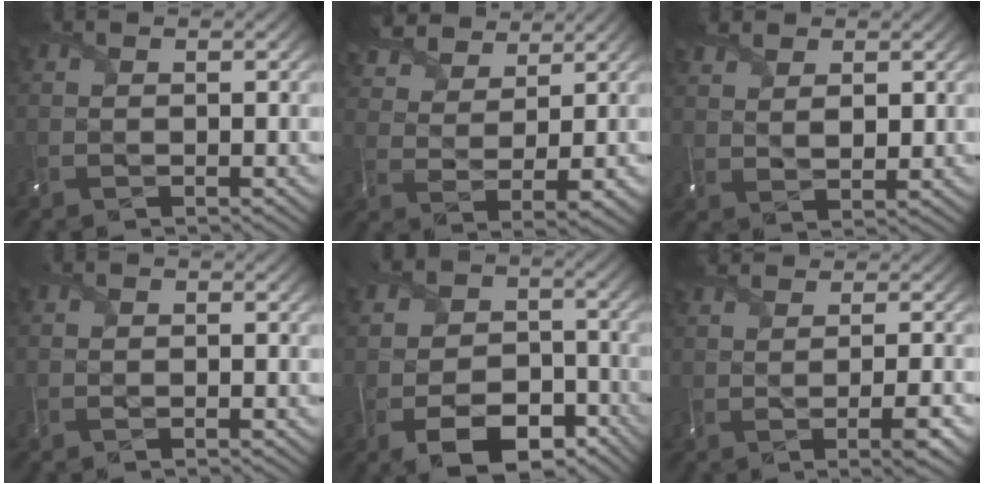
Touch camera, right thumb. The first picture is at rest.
{"total": 7.9, "force": [6.2, 2.8, 3.9], "torque": [-0.097, 0.019, 0.110]}
{"total": 4.1, "force": [2.7, 2.2, 2.2], "torque": [-0.050, 0.000, 0.050]}
{"total": 1.0, "force": [-0.9, 0.0, -0.4], "torque": [0.014, -0.003, -0.020]}
{"total": 10.2, "force": [-5.3, 6.8, 5.5], "torque": [-0.076, -0.022, -0.095]}
{"total": 4.3, "force": [0.8, 1.0, 4.1], "torque": [-0.037, 0.019, -0.008]}